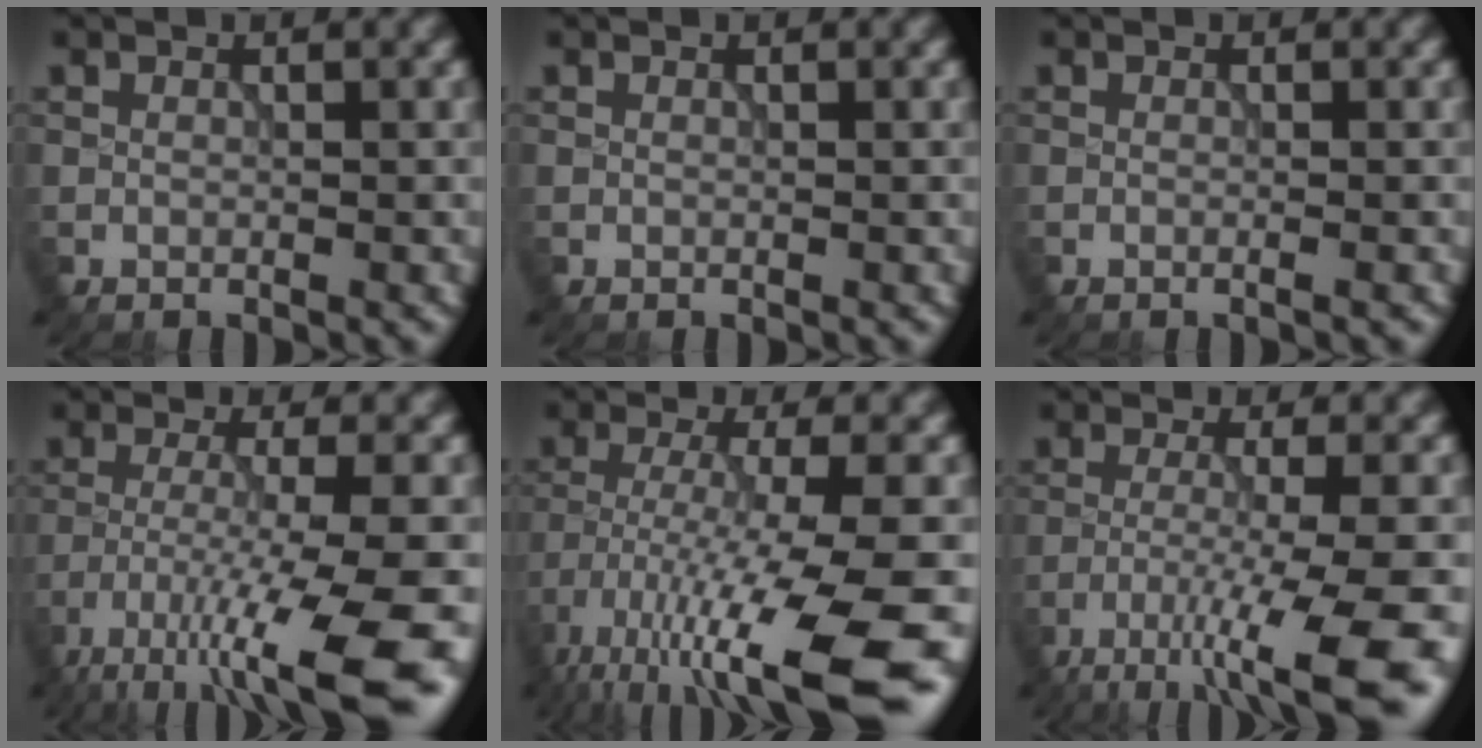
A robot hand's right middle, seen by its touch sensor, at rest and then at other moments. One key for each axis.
{"total": 0.0}
{"total": 0.8, "fx": -0.1, "fy": 0.2, "fz": 0.7, "tx": -0.010, "ty": -0.006, "tz": -0.009}
{"total": 11.3, "fx": -6.4, "fy": 2.0, "fz": 9.2, "tx": -0.156, "ty": -0.013, "tz": -0.105}
{"total": 13.9, "fx": -7.7, "fy": 2.8, "fz": 11.3, "tx": -0.214, "ty": -0.024, "tz": -0.125}
{"total": 9.1, "fx": -4.8, "fy": 1.4, "fz": 7.6, "tx": -0.127, "ty": -0.009, "tz": -0.082}